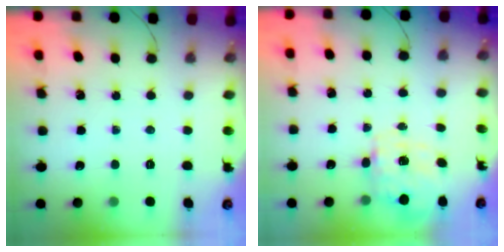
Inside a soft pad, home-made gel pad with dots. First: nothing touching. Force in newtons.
{"total": 4.0, "press": 3.9, "slide": 0.8}